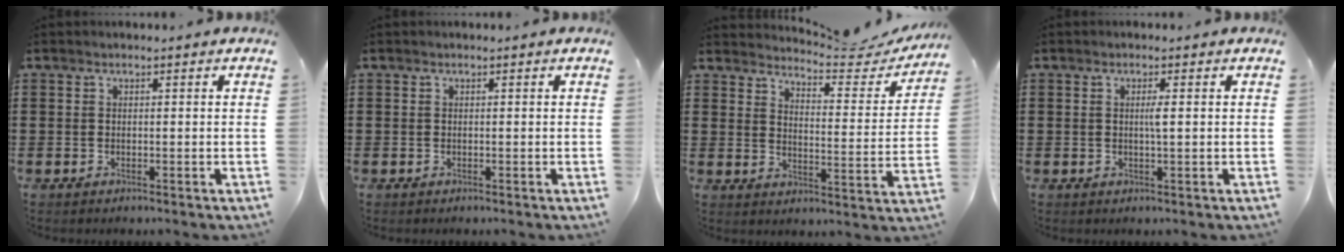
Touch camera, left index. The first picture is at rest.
{"total": 0.0}
{"total": 4.3, "force": [4.2, 0.1, 0.9], "torque": [-0.036, -0.034, 0.064]}
{"total": 1.7, "force": [0.3, 0.0, 1.7], "torque": [-0.034, -0.002, 0.004]}